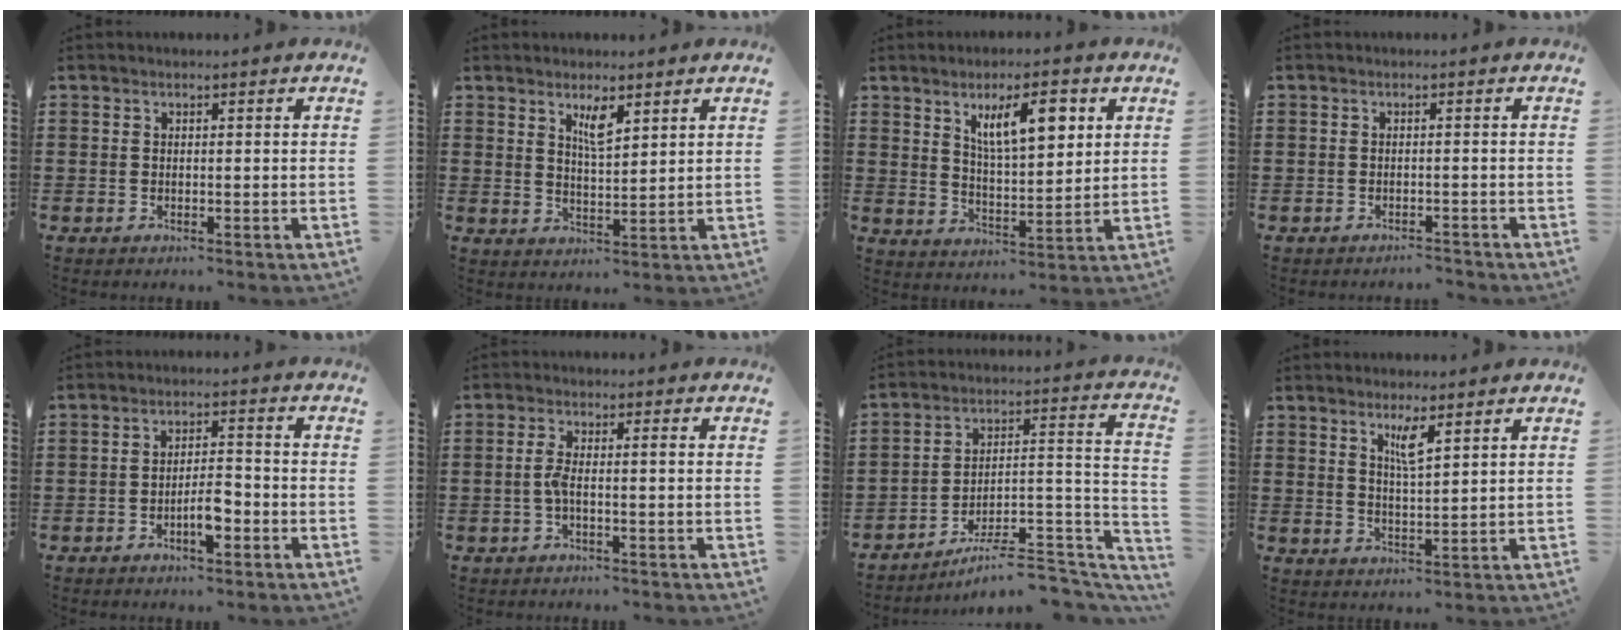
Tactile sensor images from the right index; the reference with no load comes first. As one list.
[{"total": 3.8, "force": [2.4, 1.0, 2.8], "torque": [-0.053, 0.001, 0.039]}, {"total": 9.0, "force": [3.9, 3.1, 7.5], "torque": [-0.131, 0.001, 0.062]}, {"total": 1.5, "force": [-1.5, 0.2, -0.1], "torque": [-0.003, 0.003, -0.034]}, {"total": 4.7, "force": [-2.3, 1.6, 3.8], "torque": [-0.070, 0.008, -0.044]}, {"total": 2.9, "force": [-0.7, 0.2, 2.8], "torque": [-0.067, -0.004, -0.021]}, {"total": 7.5, "force": [-5.9, 2.2, 4.1], "torque": [-0.056, 0.006, -0.109]}, {"total": 3.4, "force": [2.1, 0.4, 2.7], "torque": [-0.050, -0.001, 0.033]}]